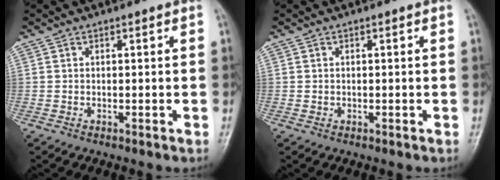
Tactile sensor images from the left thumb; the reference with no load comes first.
{"total": 0.6, "force": [-0.1, 0.5, 0.2], "torque": [0.001, 0.002, -0.001]}